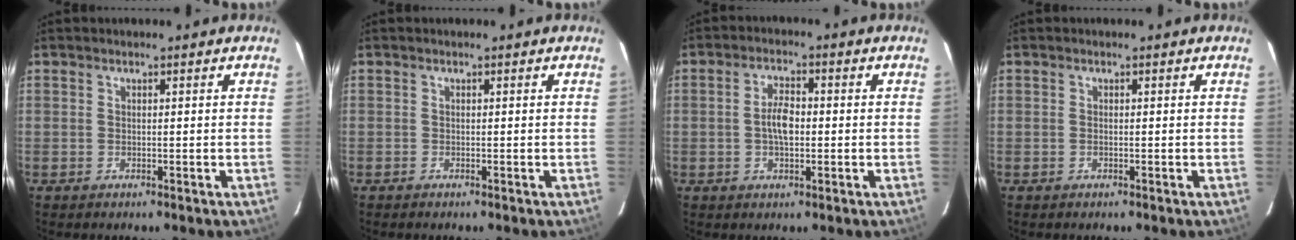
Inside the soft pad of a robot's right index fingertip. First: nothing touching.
{"total": 0.0}
{"total": 4.7, "force": [-0.4, 2.2, 4.1], "torque": [-0.078, 0.008, -0.007]}
{"total": 0.0}